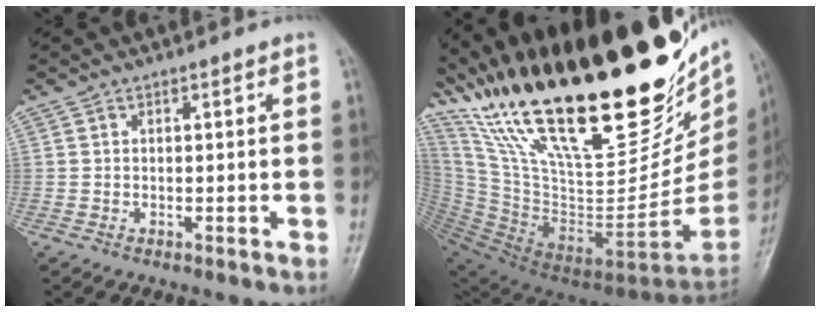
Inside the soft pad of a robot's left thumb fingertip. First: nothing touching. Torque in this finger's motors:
{"motor_torque": [2.76, 1.04, 0.84, -1.93, 0.74]}